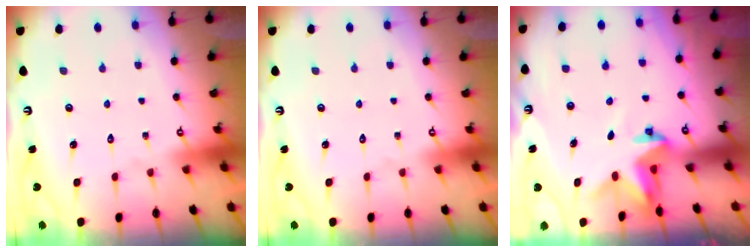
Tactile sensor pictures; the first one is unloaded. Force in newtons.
{"total": 0.0}
{"total": 3.4, "press": 3.4, "slide": 0.2}